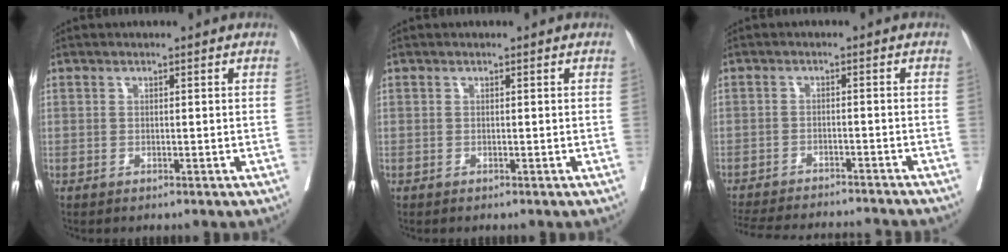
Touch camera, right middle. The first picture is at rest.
{"total": 0.0}
{"total": 16.6, "force": [-15.5, 2.1, 5.6], "torque": [-0.125, -0.019, -0.214]}